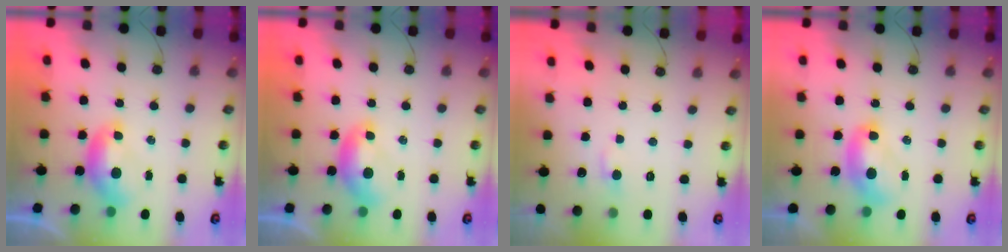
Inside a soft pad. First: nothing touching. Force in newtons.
{"total": 0.0}
{"total": 1.3, "press": 1.2, "slide": 0.5}
{"total": 2.0, "press": 2.0, "slide": 0.2}